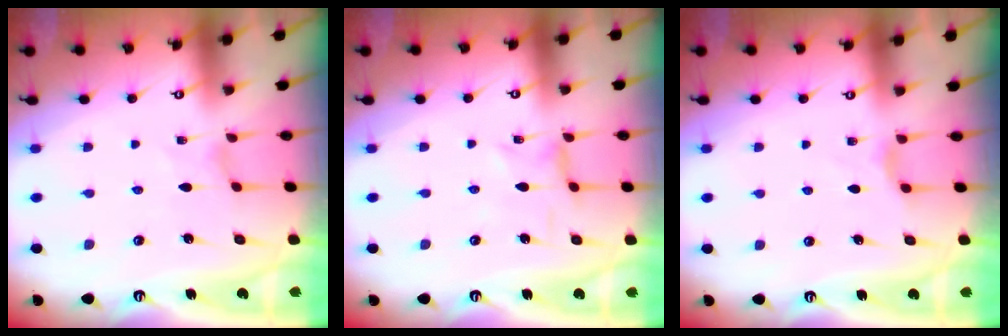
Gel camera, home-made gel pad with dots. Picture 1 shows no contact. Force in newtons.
{"total": 0.6, "press": 0.5, "slide": 0.2}
{"total": 2.7, "press": 2.7, "slide": 0.4}